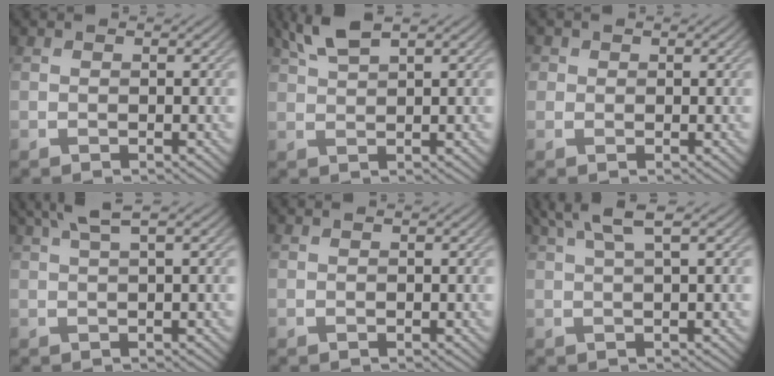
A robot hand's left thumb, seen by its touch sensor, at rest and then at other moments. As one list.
[{"total": 4.2, "force": [2.7, 0.9, 3.1], "torque": [-0.068, 0.016, 0.057]}, {"total": 1.5, "force": [0.5, 1.4, 0.3], "torque": [-0.003, -0.001, 0.004]}, {"total": 3.9, "force": [1.8, 0.6, 3.4], "torque": [-0.061, 0.017, 0.037]}, {"total": 0.0}, {"total": 4.4, "force": [2.1, 0.7, 3.8], "torque": [-0.067, 0.017, 0.041]}]